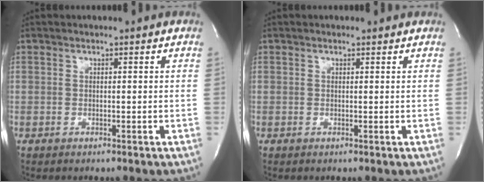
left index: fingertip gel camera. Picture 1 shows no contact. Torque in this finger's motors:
{"motor_torque": [0.19, -0.15, -0.03, -0.01]}